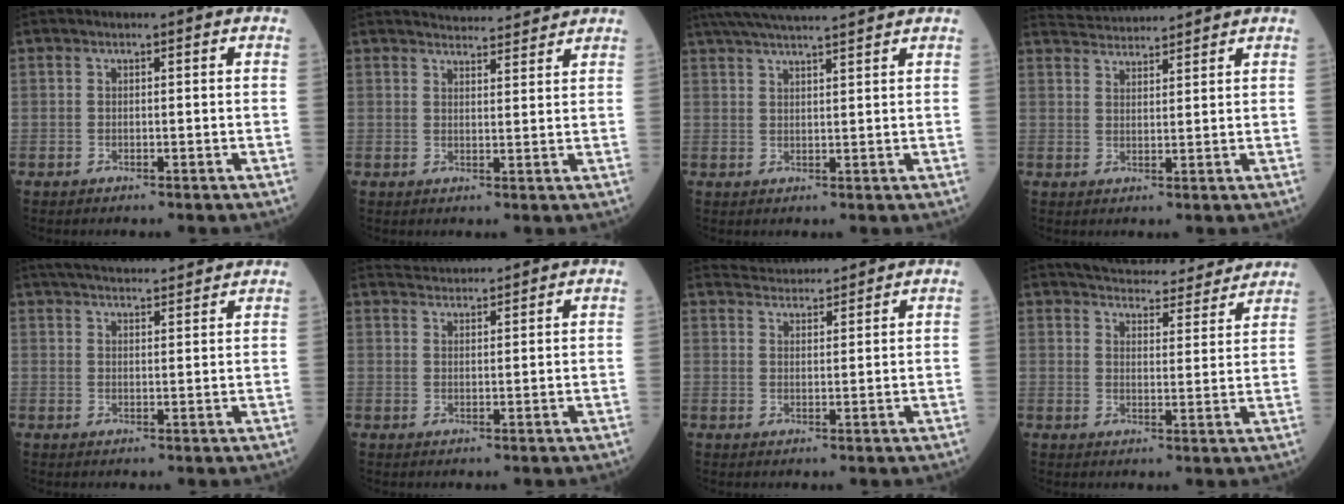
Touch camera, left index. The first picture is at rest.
{"total": 7.4, "force": [7.3, 0.6, 1.2], "torque": [-0.017, 0.011, 0.093]}
{"total": 11.9, "force": [10.6, -0.2, 5.3], "torque": [-0.093, 0.032, 0.158]}
{"total": 6.2, "force": [6.1, -0.1, 0.5], "torque": [-0.019, 0.031, 0.101]}
{"total": 12.9, "force": [12.1, 1.1, 4.4], "torque": [-0.074, 0.028, 0.173]}
{"total": 3.9, "force": [3.8, -0.3, -0.1], "torque": [-0.009, 0.026, 0.073]}
{"total": 5.1, "force": [5.1, 0.1, 0.1], "torque": [-0.011, 0.028, 0.085]}
{"total": 14.7, "force": [13.8, 3.1, 4.0], "torque": [-0.036, 0.003, 0.169]}